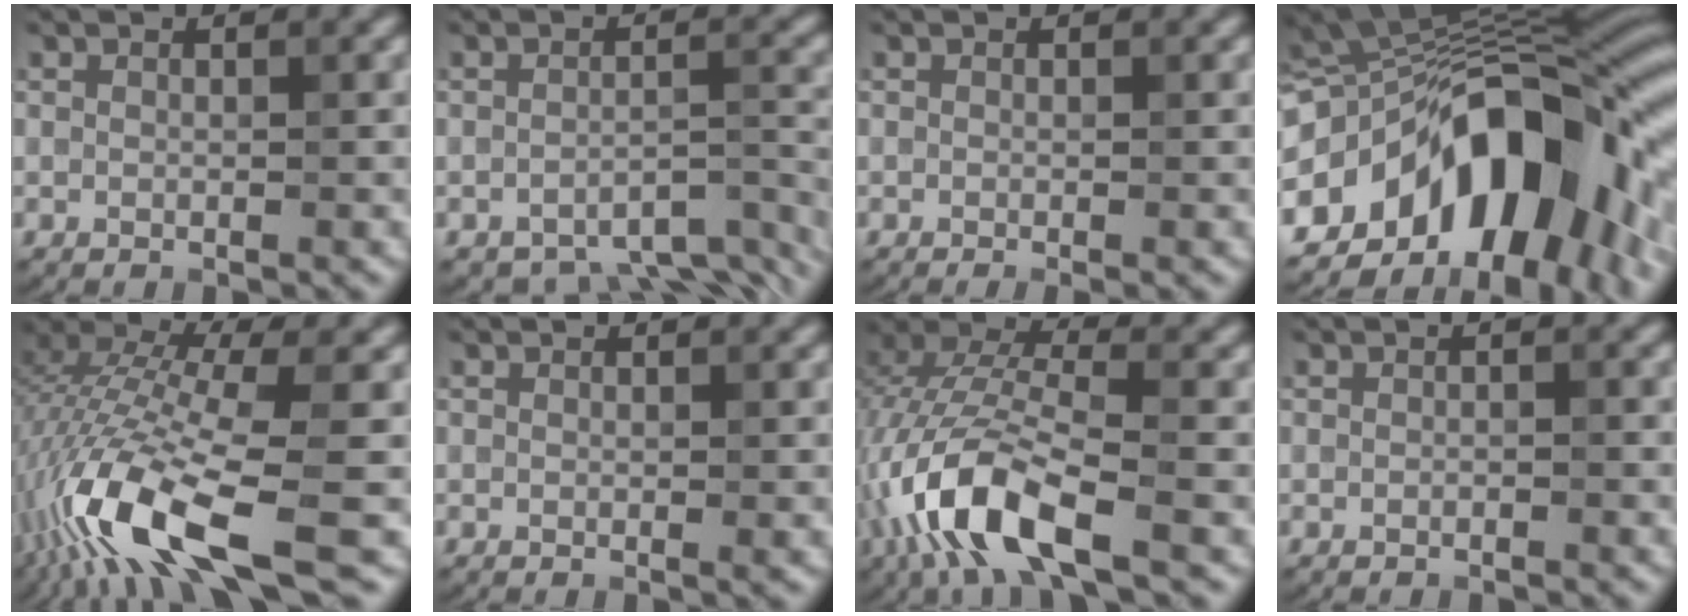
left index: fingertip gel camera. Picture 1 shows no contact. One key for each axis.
{"total": 6.2, "fx": -5.5, "fy": 1.6, "fz": 2.4, "tx": -0.034, "ty": -0.025, "tz": -0.065}
{"total": 1.0, "fx": -0.4, "fy": 0.3, "fz": 0.9, "tx": -0.010, "ty": -0.010, "tz": -0.007}
{"total": 17.3, "fx": -5.0, "fy": 9.7, "fz": 13.4, "tx": -0.201, "ty": 0.020, "tz": -0.087}
{"total": 13.1, "fx": -5.6, "fy": 3.9, "fz": 11.2, "tx": -0.232, "ty": -0.003, "tz": -0.103}
{"total": 0.0}
{"total": 9.8, "fx": -4.4, "fy": 3.9, "fz": 7.8, "tx": -0.178, "ty": 0.004, "tz": -0.095}
{"total": 0.5, "fx": -0.3, "fy": 0.1, "fz": 0.3, "tx": -0.004, "ty": 0.001, "tz": -0.005}